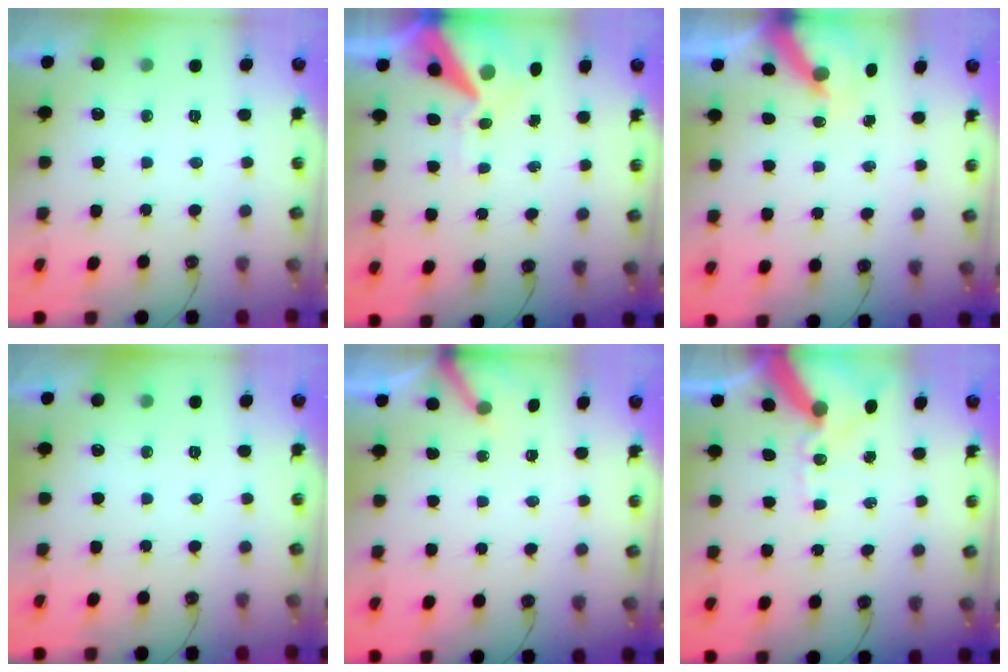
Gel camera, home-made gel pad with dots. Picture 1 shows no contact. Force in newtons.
{"total": 11.5, "press": 11.4, "slide": 1.6}
{"total": 6.0, "press": 6.0, "slide": 0.7}
{"total": 0.0}
{"total": 2.8, "press": 2.8, "slide": 0.3}
{"total": 12.7, "press": 12.5, "slide": 1.9}